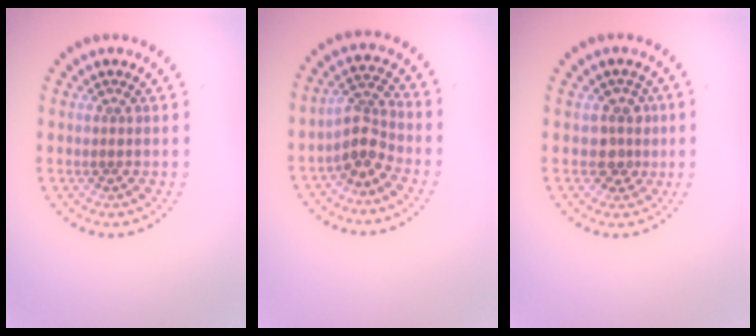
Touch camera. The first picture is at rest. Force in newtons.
{"total": 2.8, "press": 2.1, "slide": 1.8}
{"total": 2.2, "press": 1.8, "slide": 1.2}